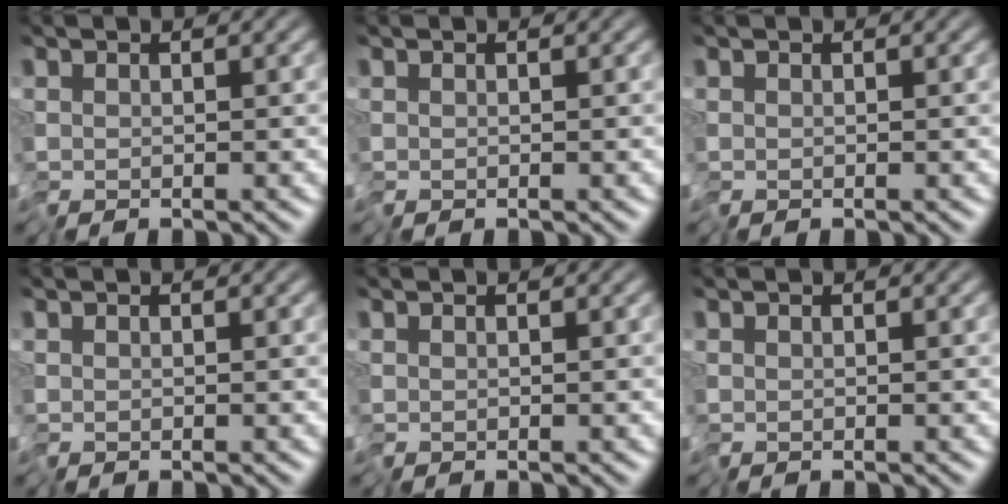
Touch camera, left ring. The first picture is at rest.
{"total": 0.0}
{"total": 0.0}
{"total": 0.0}
{"total": 0.0}
{"total": 0.0}